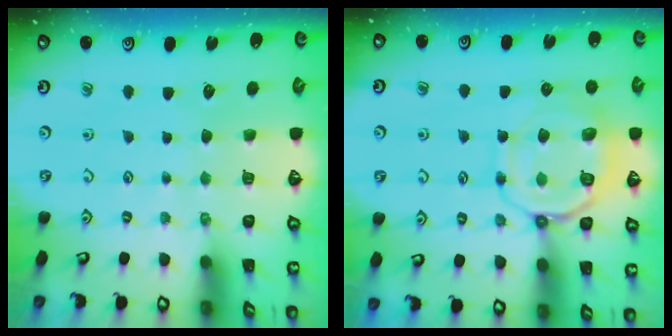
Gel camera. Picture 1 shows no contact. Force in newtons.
{"total": 10.4, "press": 10.3, "slide": 1.4}